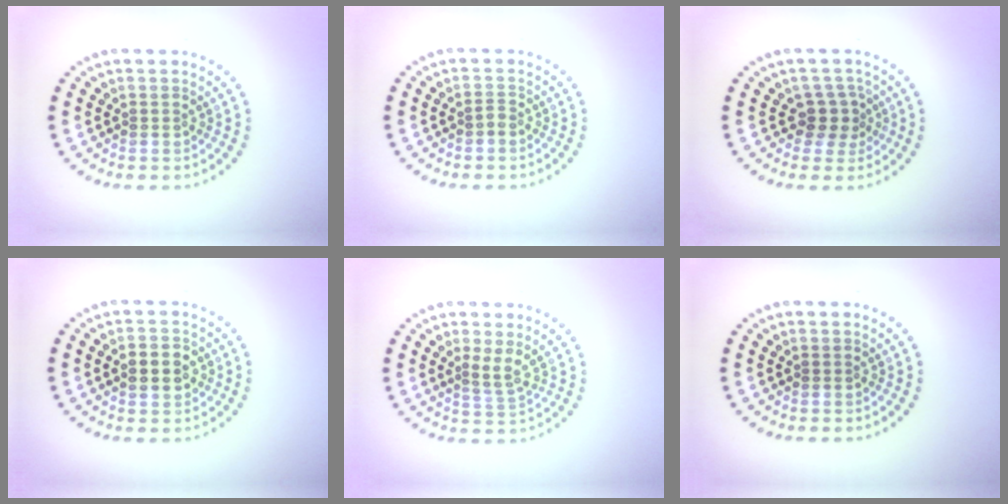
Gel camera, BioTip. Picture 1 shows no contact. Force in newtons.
{"total": 0.7, "press": 0.6, "slide": 0.3}
{"total": 2.2, "press": 1.8, "slide": 1.4}
{"total": 3.1, "press": 3.1, "slide": 0.1}
{"total": 1.8, "press": 1.3, "slide": 1.3}
{"total": 0.0}